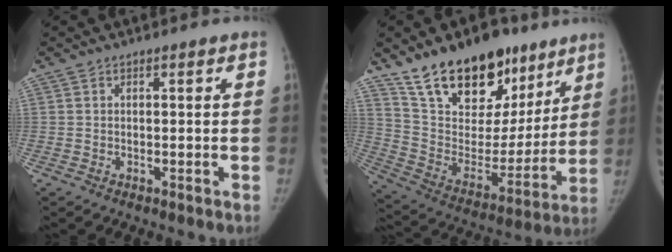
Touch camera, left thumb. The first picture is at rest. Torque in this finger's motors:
{"motor_torque": [0.91, 0.99, 1.39, -1.39, 0.11]}